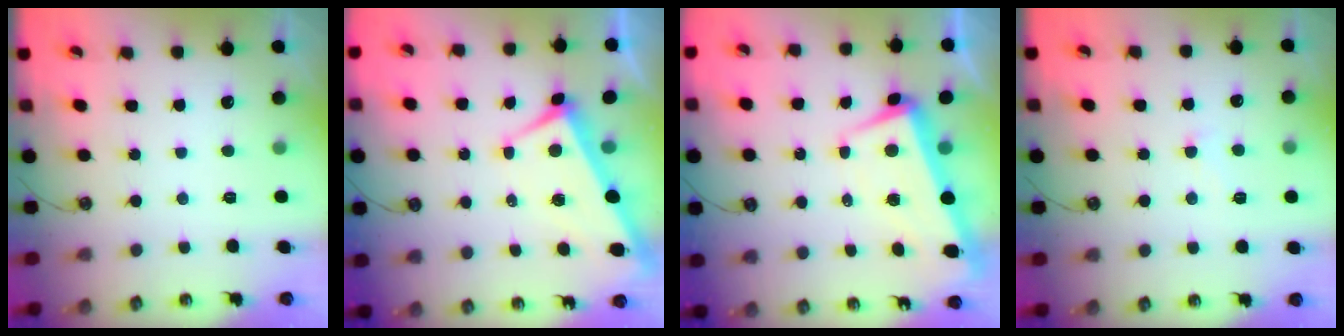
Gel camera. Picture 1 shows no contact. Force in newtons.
{"total": 2.2, "press": 2.0, "slide": 0.8}
{"total": 2.1, "press": 0.3, "slide": 2.1}
{"total": 1.5, "press": 1.4, "slide": 0.6}